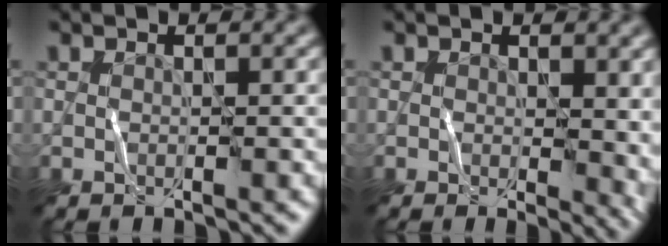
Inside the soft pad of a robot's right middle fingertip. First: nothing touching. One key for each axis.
{"total": 2.8, "fx": 0.8, "fy": 0.8, "fz": 2.6, "tx": -0.026, "ty": 0.001, "tz": 0.025}